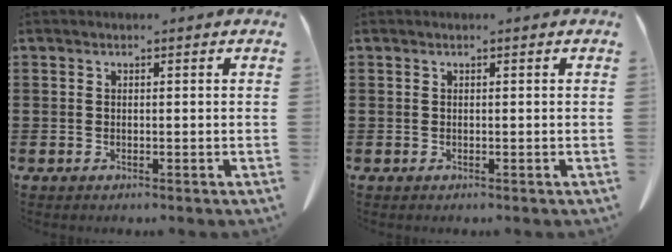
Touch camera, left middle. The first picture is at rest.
{"total": 0.0}